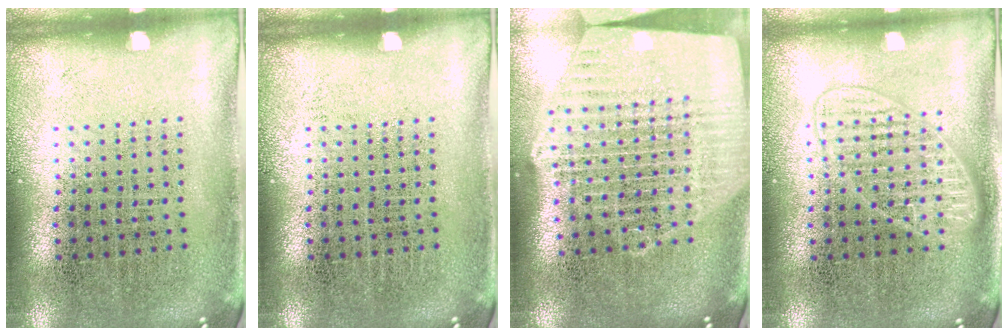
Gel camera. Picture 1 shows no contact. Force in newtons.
{"total": 0.0}
{"total": 2.6, "press": 2.2, "slide": 1.4}
{"total": 2.5, "press": 2.4, "slide": 0.4}